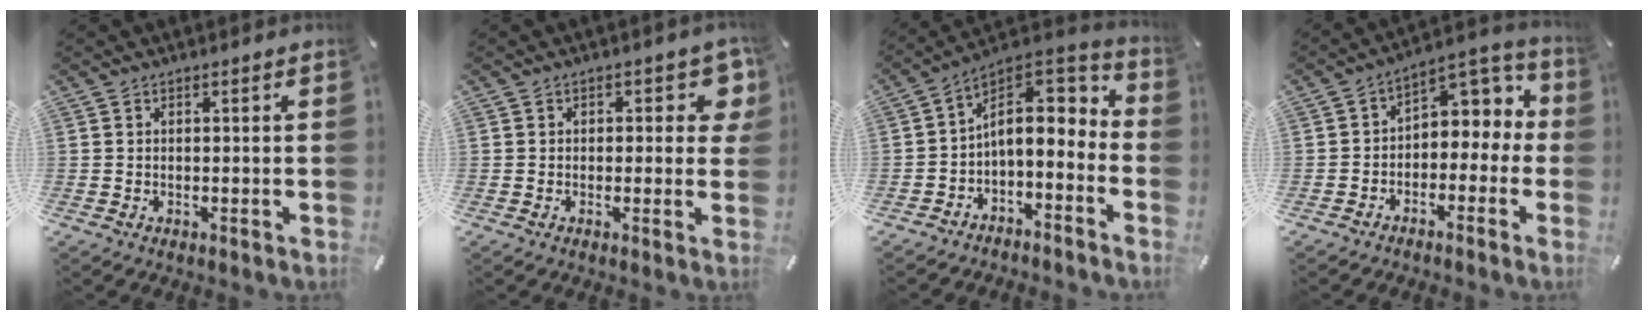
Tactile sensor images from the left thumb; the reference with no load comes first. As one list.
[{"total": 5.7, "force": [1.5, 3.0, 4.5], "torque": [-0.051, -0.002, 0.018]}, {"total": 9.9, "force": [1.1, 6.8, 7.1], "torque": [-0.092, -0.015, 0.023]}, {"total": 6.1, "force": [0.4, 5.2, 3.1], "torque": [-0.040, -0.008, 0.006]}]